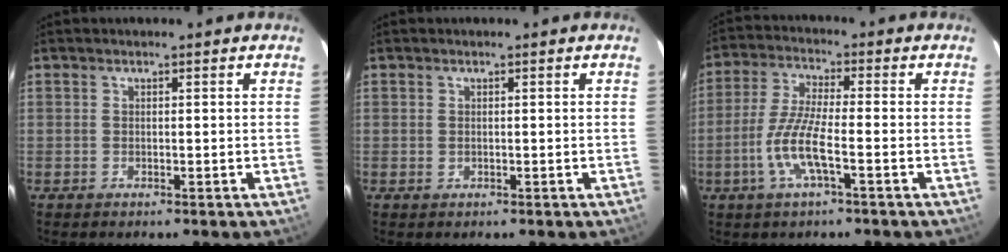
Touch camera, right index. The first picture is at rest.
{"total": 0.6, "force": [0.0, 0.5, 0.4], "torque": [-0.007, 0.000, 0.001]}
{"total": 8.8, "force": [-3.2, 1.2, 8.1], "torque": [-0.175, -0.004, -0.064]}